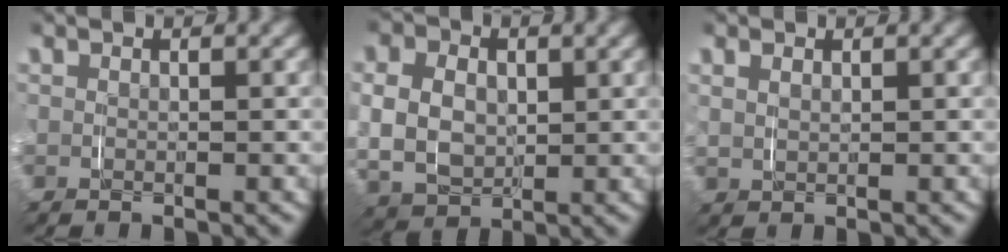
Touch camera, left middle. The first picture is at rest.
{"total": 8.0, "force": [0.8, 6.7, 4.4], "torque": [-0.113, -0.015, 0.021]}
{"total": 1.3, "force": [0.9, 0.8, 0.6], "torque": [-0.014, -0.001, 0.022]}